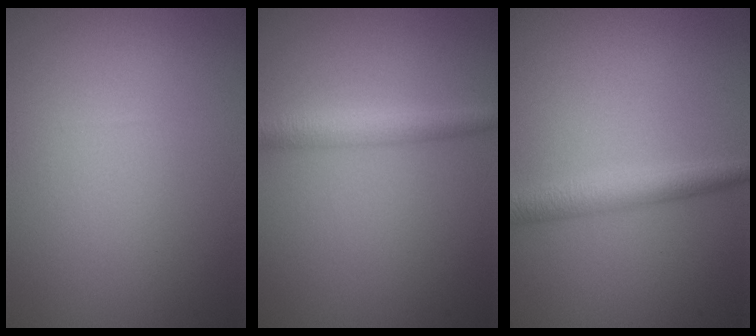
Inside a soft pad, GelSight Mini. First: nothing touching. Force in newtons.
{"total": 2.7, "press": 2.7, "slide": 0.1}
{"total": 2.9, "press": 2.9, "slide": 0.0}